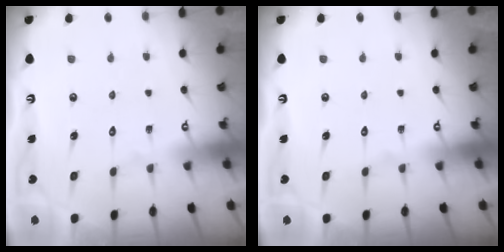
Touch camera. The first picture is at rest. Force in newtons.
{"total": 0.0}